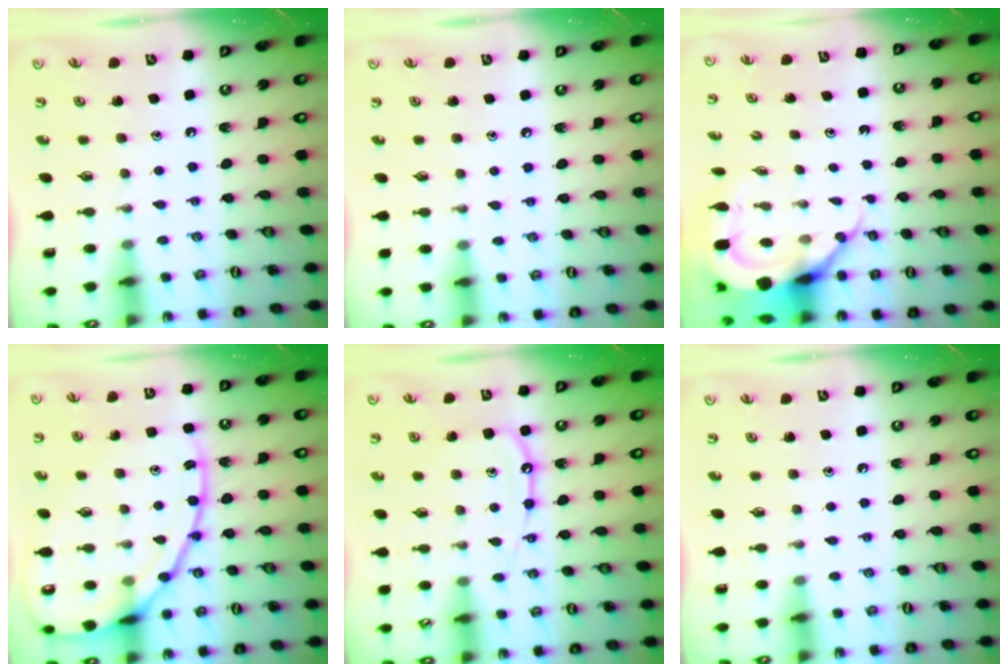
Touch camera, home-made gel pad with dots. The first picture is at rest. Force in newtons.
{"total": 2.6, "press": 2.6, "slide": 0.3}
{"total": 8.3, "press": 8.2, "slide": 1.0}
{"total": 16.3, "press": 16.2, "slide": 1.6}
{"total": 10.7, "press": 10.7, "slide": 1.0}
{"total": 0.0}